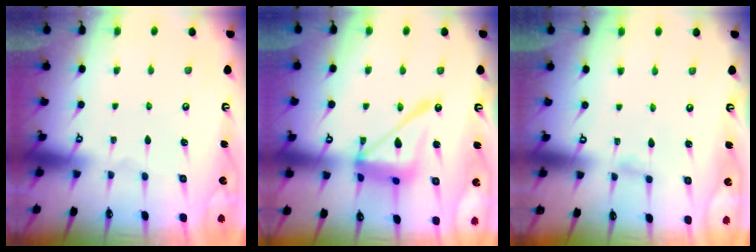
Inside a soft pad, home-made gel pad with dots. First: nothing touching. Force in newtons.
{"total": 16.3, "press": 16.2, "slide": 1.6}
{"total": 2.3, "press": 2.3, "slide": 0.3}